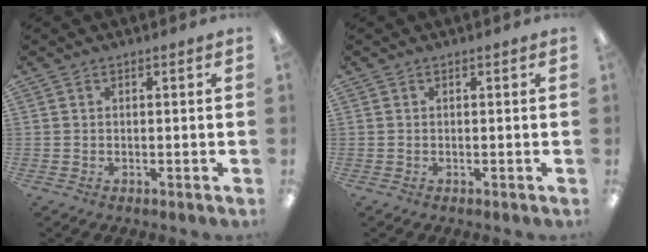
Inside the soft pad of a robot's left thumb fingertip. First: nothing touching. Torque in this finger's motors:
{"motor_torque": [-0.01, -0.01, 0.00, 0.00, 0.00]}